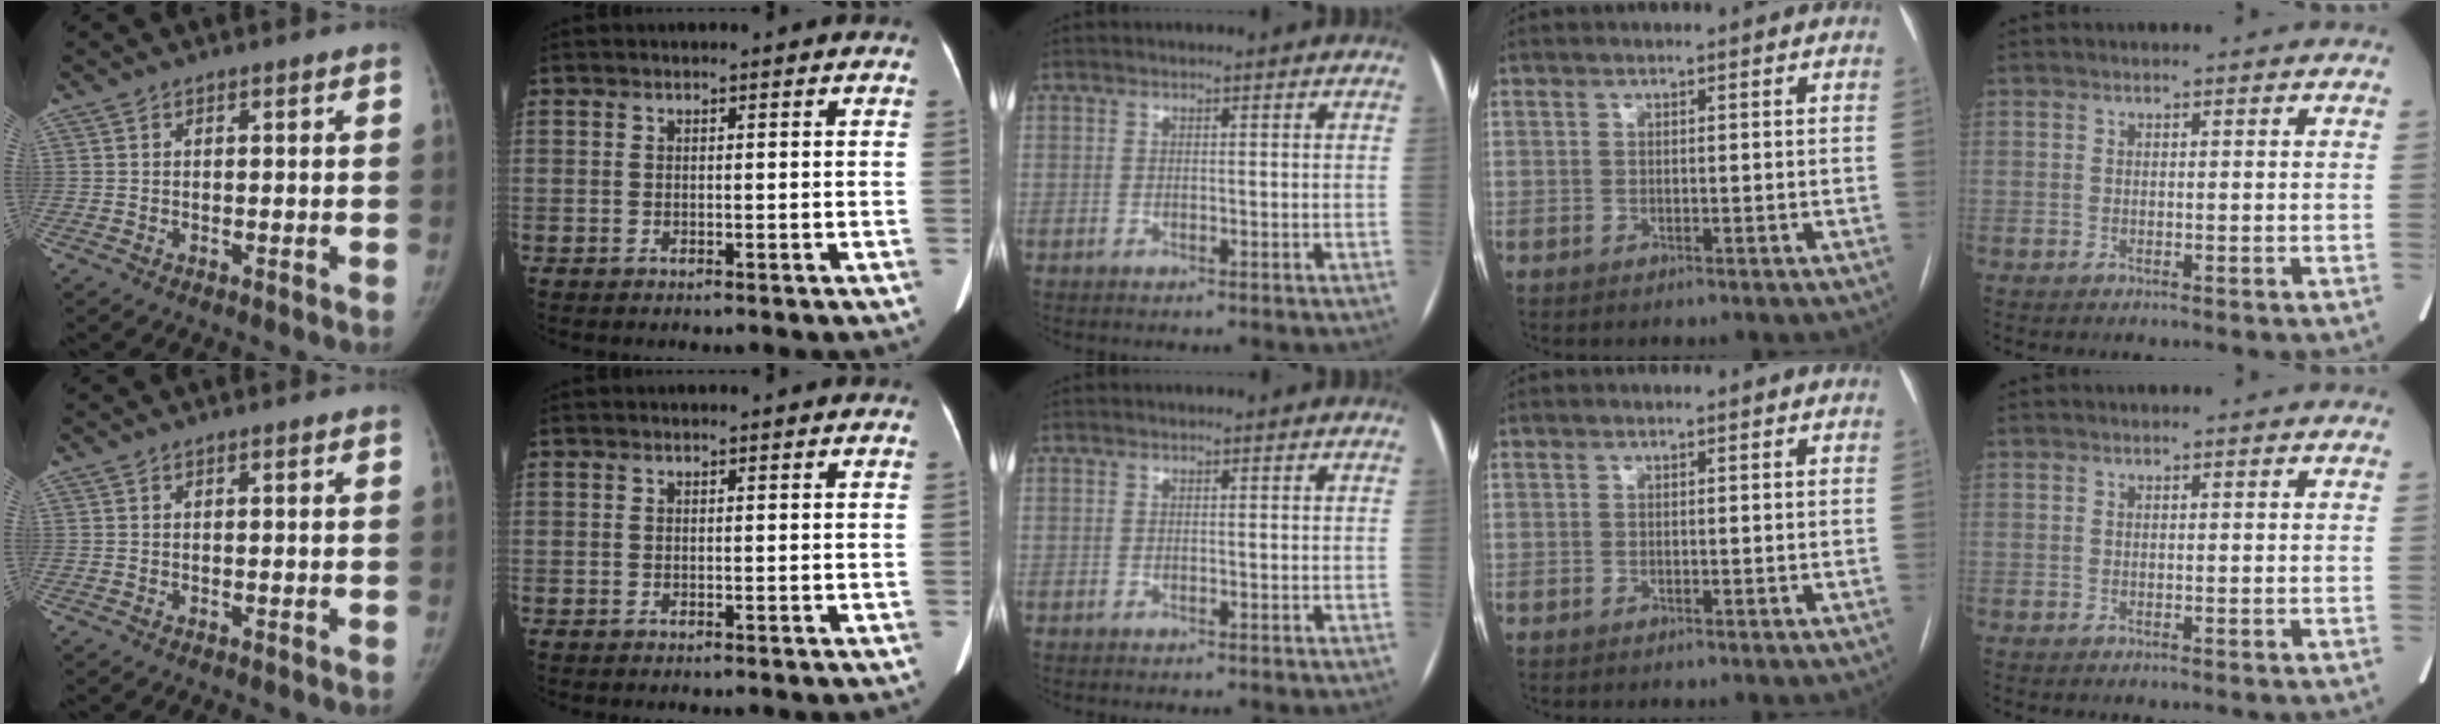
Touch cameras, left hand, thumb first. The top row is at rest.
{}